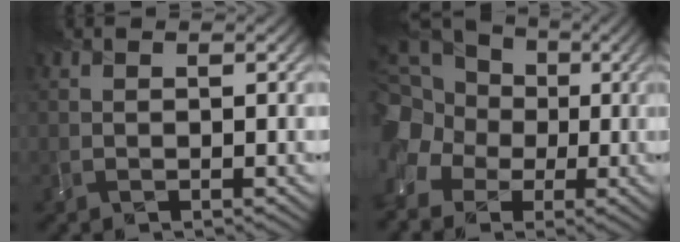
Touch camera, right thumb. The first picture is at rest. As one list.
[{"total": 14.4, "force": [-1.1, 12.6, 6.9], "torque": [-0.203, -0.004, -0.046]}]